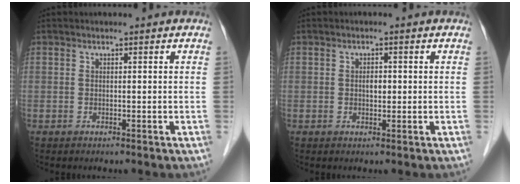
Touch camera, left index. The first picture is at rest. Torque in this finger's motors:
{"motor_torque": [0.14, 0.06, 0.02, 0.01]}